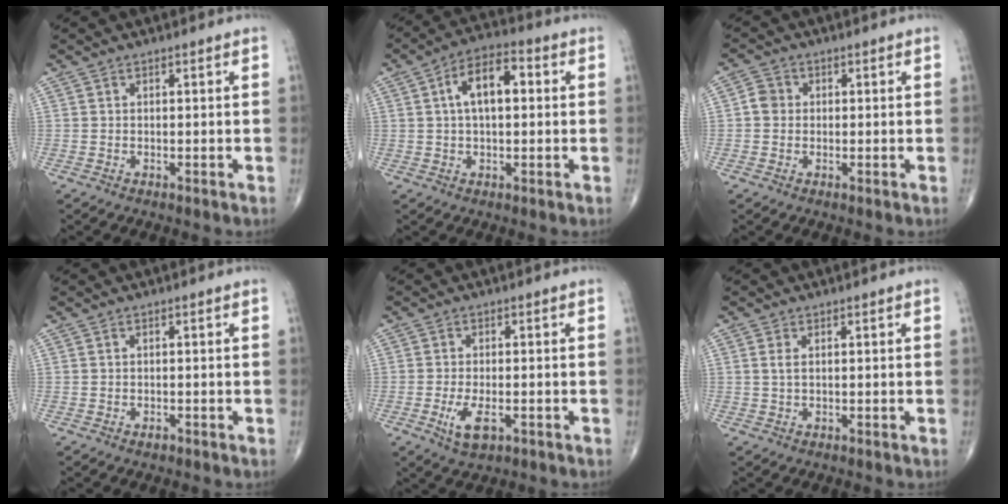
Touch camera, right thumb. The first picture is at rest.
{"total": 9.1, "force": [1.6, 4.6, 7.7], "torque": [-0.123, 0.020, 0.017]}
{"total": 2.9, "force": [0.0, 2.6, 1.2], "torque": [-0.010, 0.006, -0.007]}
{"total": 0.7, "force": [-0.5, 0.4, 0.4], "torque": [-0.004, 0.000, -0.008]}
{"total": 5.1, "force": [-1.8, 2.3, 4.2], "torque": [-0.080, -0.003, -0.027]}
{"total": 1.5, "force": [0.4, 0.7, 1.2], "torque": [-0.029, 0.002, 0.011]}